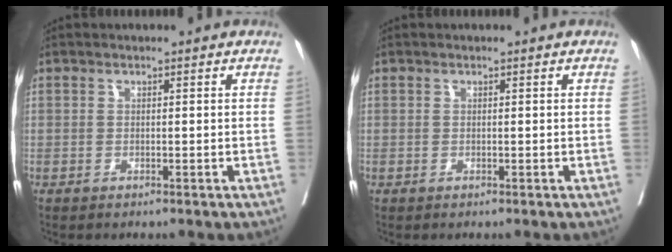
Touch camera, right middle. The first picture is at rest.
{"total": 0.0}